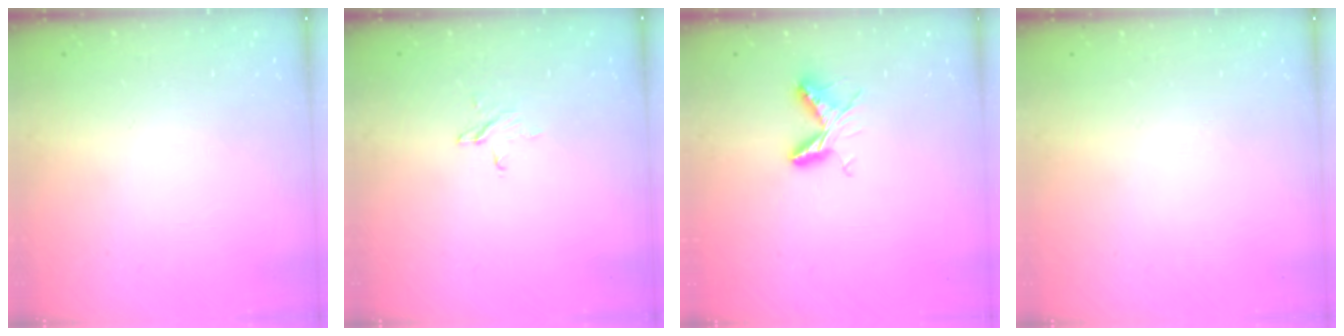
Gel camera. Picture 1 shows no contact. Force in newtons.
{"total": 3.9, "press": 3.8, "slide": 0.3}
{"total": 6.6, "press": 6.6, "slide": 0.7}
{"total": 0.0}